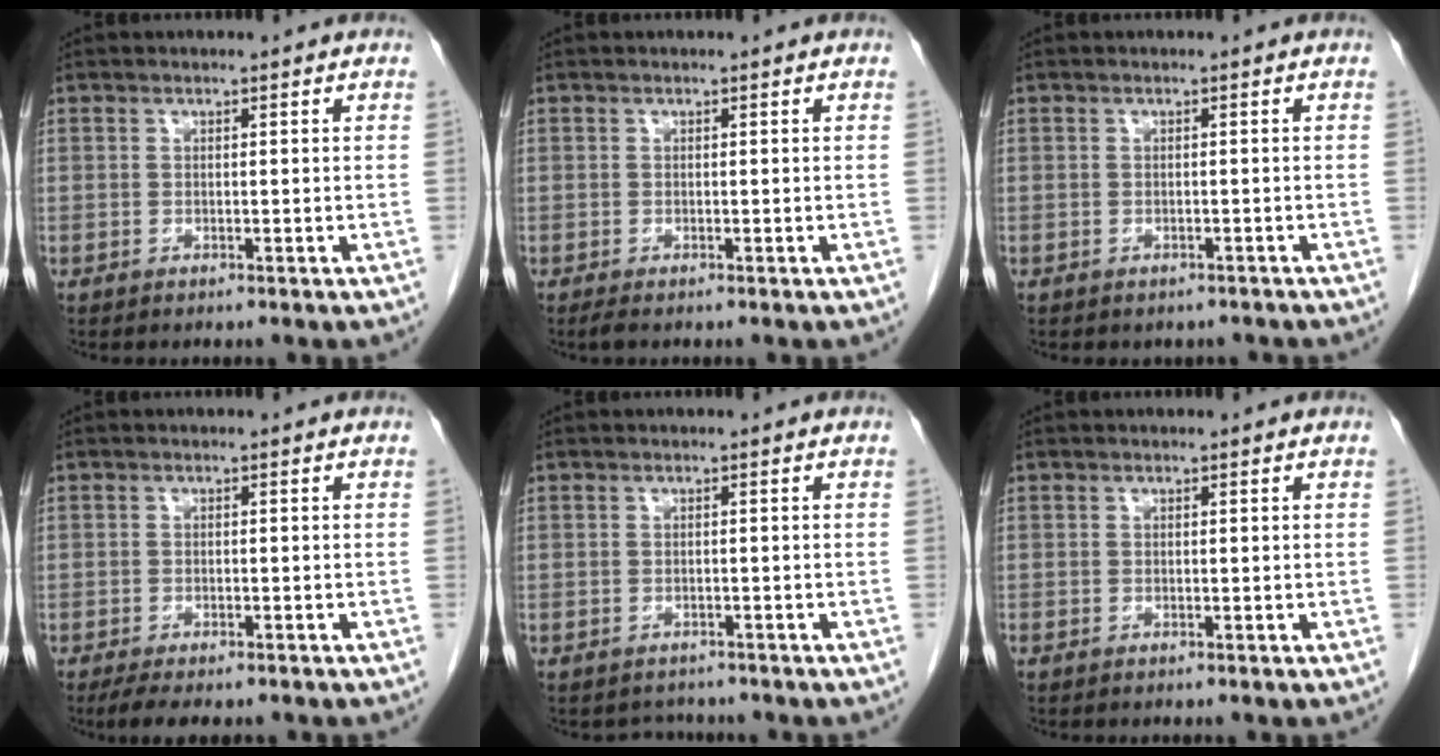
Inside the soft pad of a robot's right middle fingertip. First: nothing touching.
{"total": 0.8, "force": [-0.6, 0.1, 0.5], "torque": [-0.011, -0.003, -0.010]}
{"total": 2.2, "force": [-1.8, 1.1, 0.3], "torque": [-0.006, 0.001, -0.023]}
{"total": 5.5, "force": [-4.2, 1.9, 2.9], "torque": [-0.044, -0.011, -0.061]}
{"total": 2.2, "force": [-1.9, 1.0, -0.2], "torque": [0.000, -0.001, -0.029]}
{"total": 0.0}